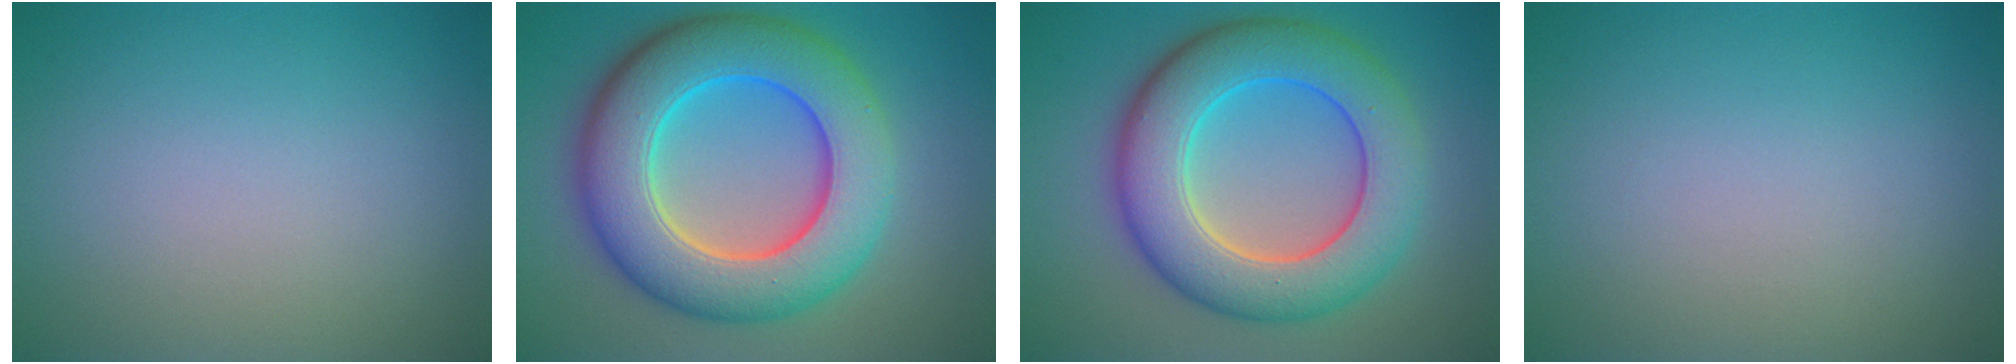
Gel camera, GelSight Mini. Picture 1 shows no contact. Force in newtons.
{"total": 11.4, "press": 11.4, "slide": 0.4}
{"total": 9.8, "press": 9.8, "slide": 0.1}
{"total": 0.0}